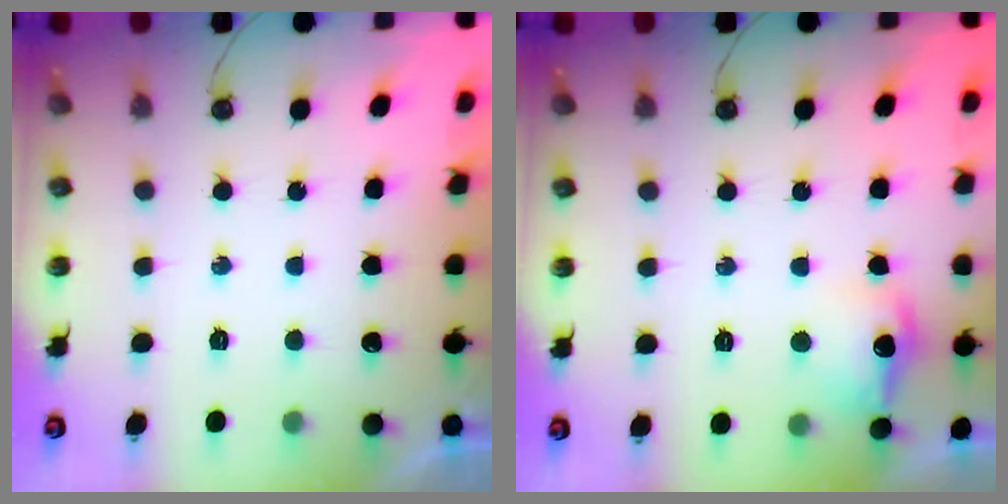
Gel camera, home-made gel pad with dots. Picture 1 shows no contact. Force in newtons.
{"total": 10.5, "press": 10.4, "slide": 0.9}